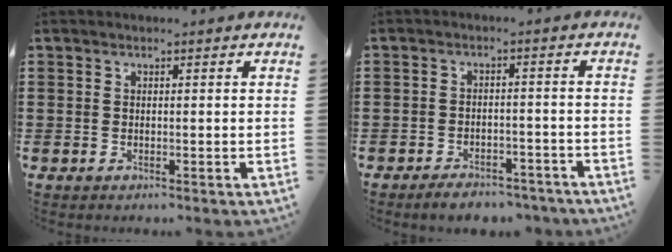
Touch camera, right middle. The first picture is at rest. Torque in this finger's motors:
{"motor_torque": [2.14, 0.00, 0.04, 0.07]}